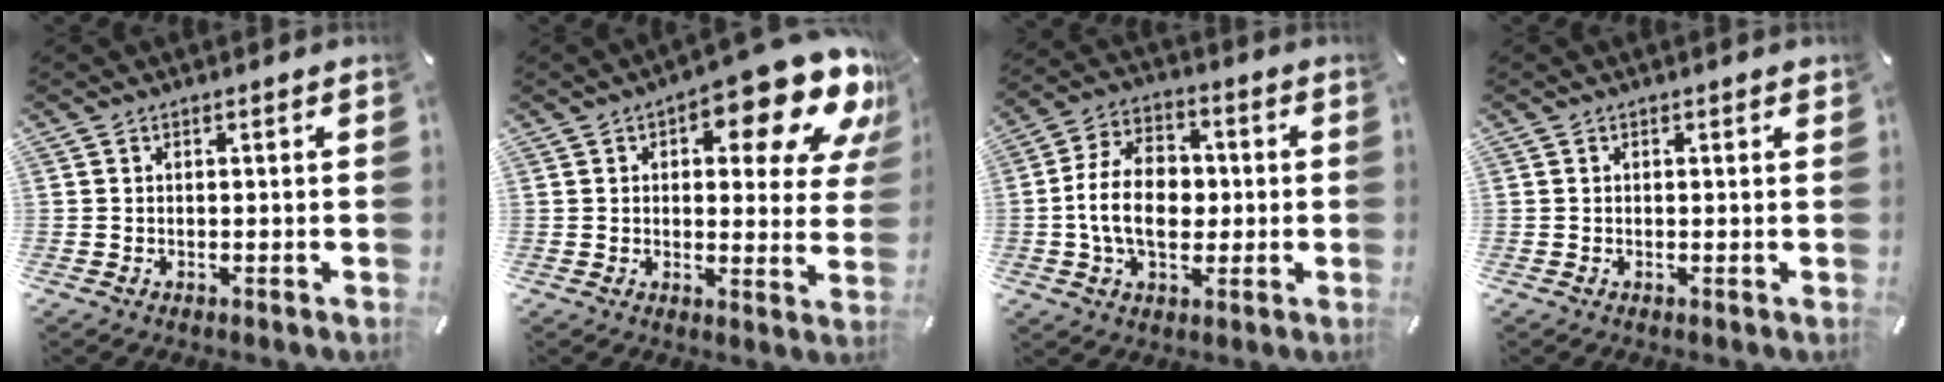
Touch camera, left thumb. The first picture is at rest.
{"total": 17.6, "force": [9.8, 6.9, 12.9], "torque": [-0.165, -0.065, 0.158]}
{"total": 13.0, "force": [-1.2, 9.2, 9.1], "torque": [-0.186, 0.011, -0.022]}
{"total": 0.0}